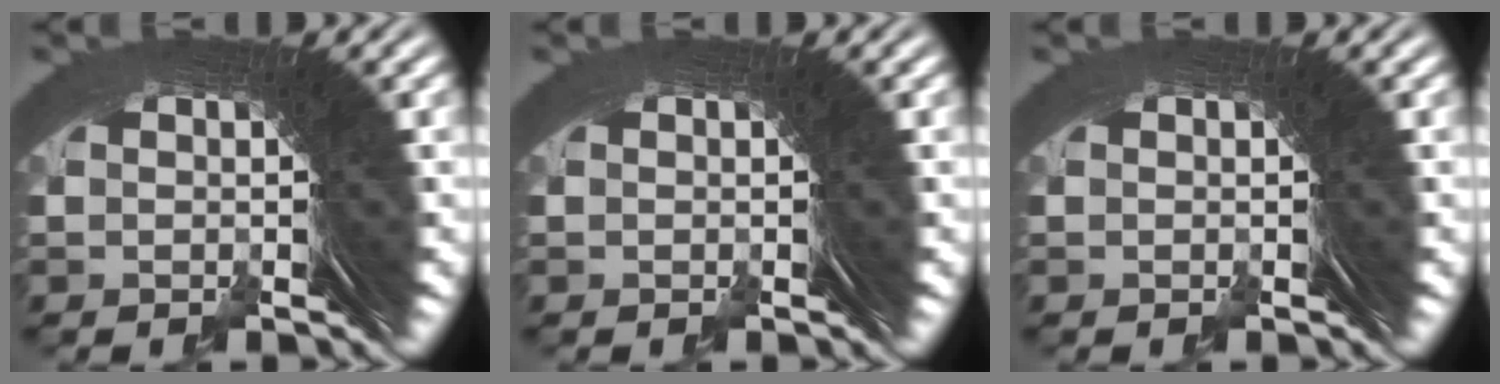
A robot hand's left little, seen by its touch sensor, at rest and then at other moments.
{"total": 0.0}
{"total": 0.0}